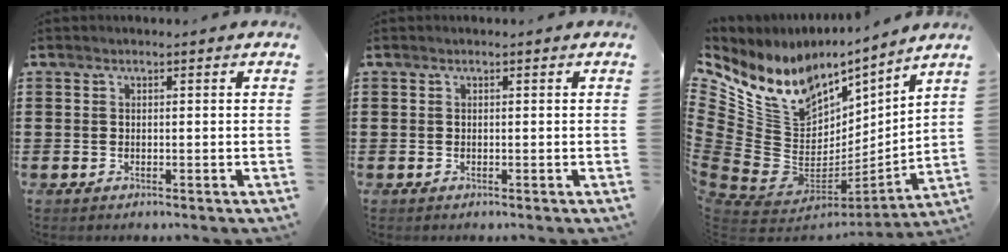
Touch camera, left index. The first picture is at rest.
{"total": 0.0}
{"total": 12.5, "force": [4.8, 9.9, 6.0], "torque": [-0.149, -0.057, 0.080]}